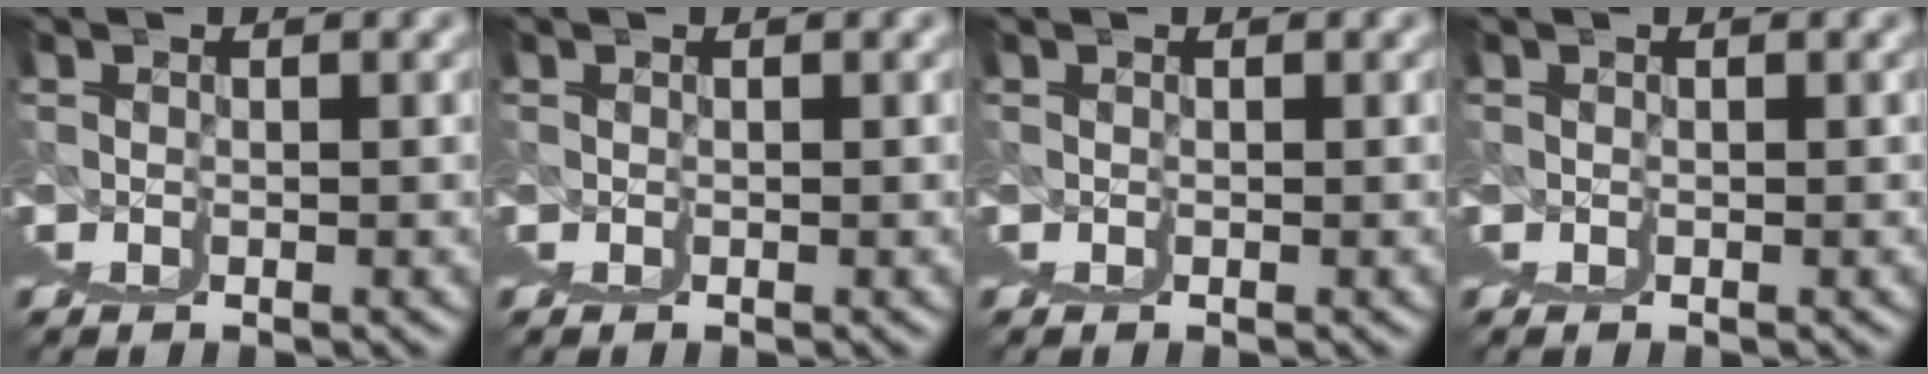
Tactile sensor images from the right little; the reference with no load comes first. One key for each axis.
{"total": 0.0}
{"total": 0.0}
{"total": 0.0}